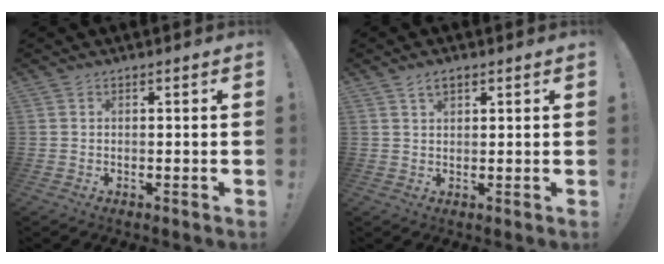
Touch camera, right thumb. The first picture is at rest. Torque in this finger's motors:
{"motor_torque": [-0.45, 0.44, 0.01, 0.01, 0.00]}